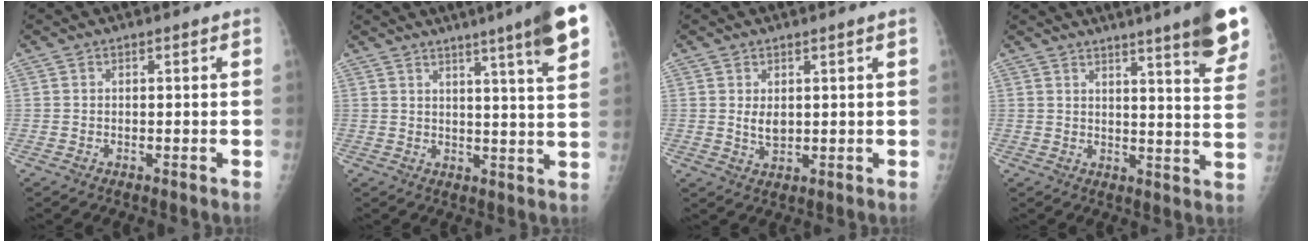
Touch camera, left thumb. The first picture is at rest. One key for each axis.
{"total": 12.9, "fx": 7.7, "fy": 0.2, "fz": 10.4, "tx": -0.137, "ty": -0.030, "tz": 0.090}
{"total": 2.9, "fx": 0.8, "fy": 1.3, "fz": 2.4, "tx": -0.041, "ty": -0.012, "tz": 0.022}
{"total": 14.6, "fx": 9.9, "fy": 1.2, "fz": 10.7, "tx": -0.116, "ty": -0.052, "tz": 0.113}